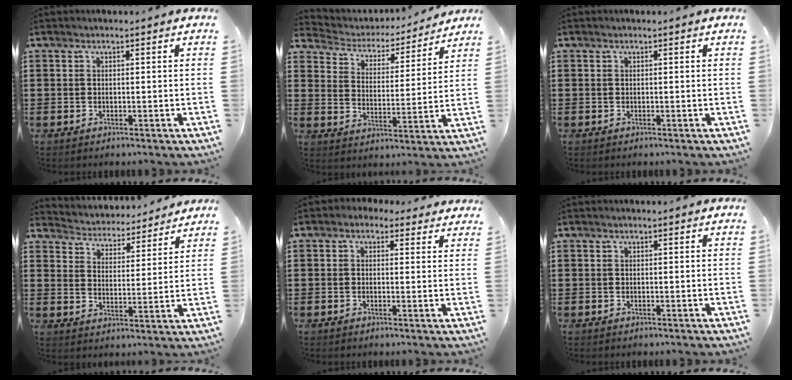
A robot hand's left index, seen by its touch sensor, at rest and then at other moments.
{"total": 3.5, "force": [3.4, 0.9, 0.2], "torque": [-0.028, -0.028, 0.050]}
{"total": 0.0}
{"total": 3.7, "force": [3.6, 0.1, -0.3], "torque": [-0.019, -0.033, 0.057]}
{"total": 1.5, "force": [0.8, 1.2, 0.5], "torque": [-0.015, 0.006, 0.014]}
{"total": 0.0}